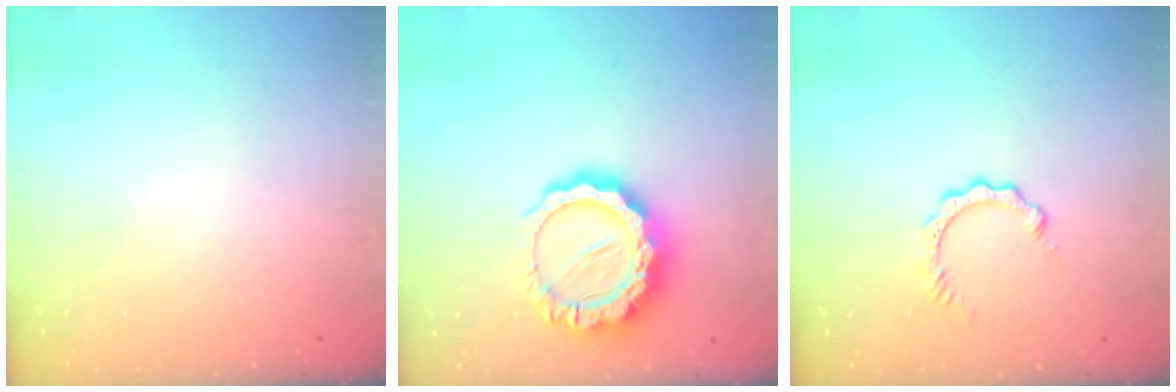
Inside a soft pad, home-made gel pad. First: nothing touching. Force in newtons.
{"total": 15.9, "press": 15.9, "slide": 1.5}
{"total": 3.0, "press": 2.9, "slide": 0.3}